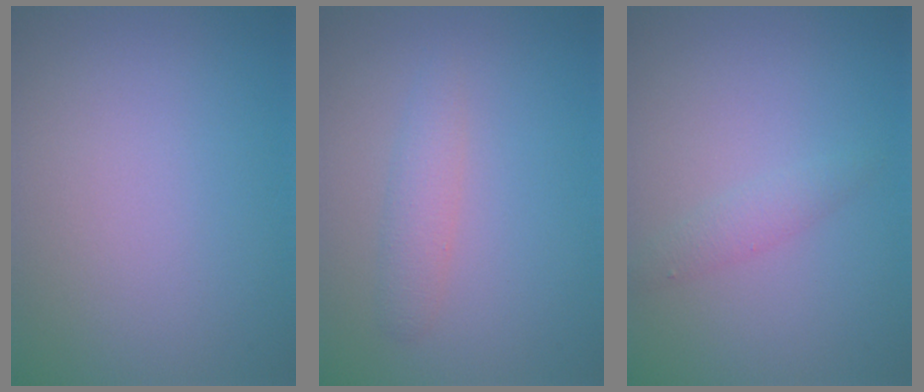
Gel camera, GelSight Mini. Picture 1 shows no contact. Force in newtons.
{"total": 1.8, "press": 1.8, "slide": 0.0}
{"total": 1.4, "press": 1.4, "slide": 0.1}